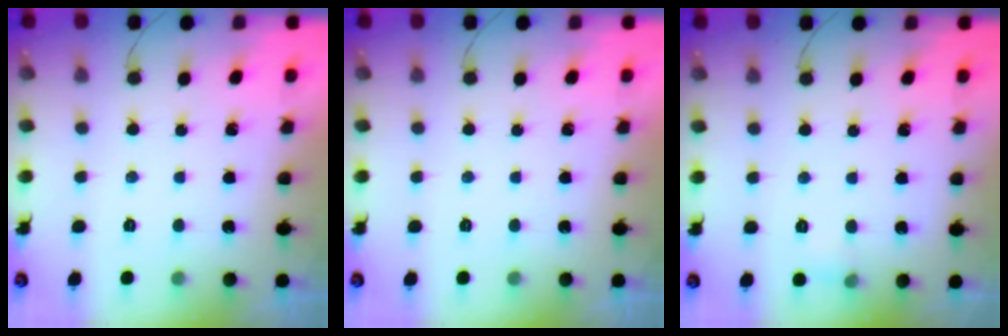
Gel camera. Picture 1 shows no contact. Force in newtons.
{"total": 0.0}
{"total": 4.0, "press": 4.0, "slide": 0.5}